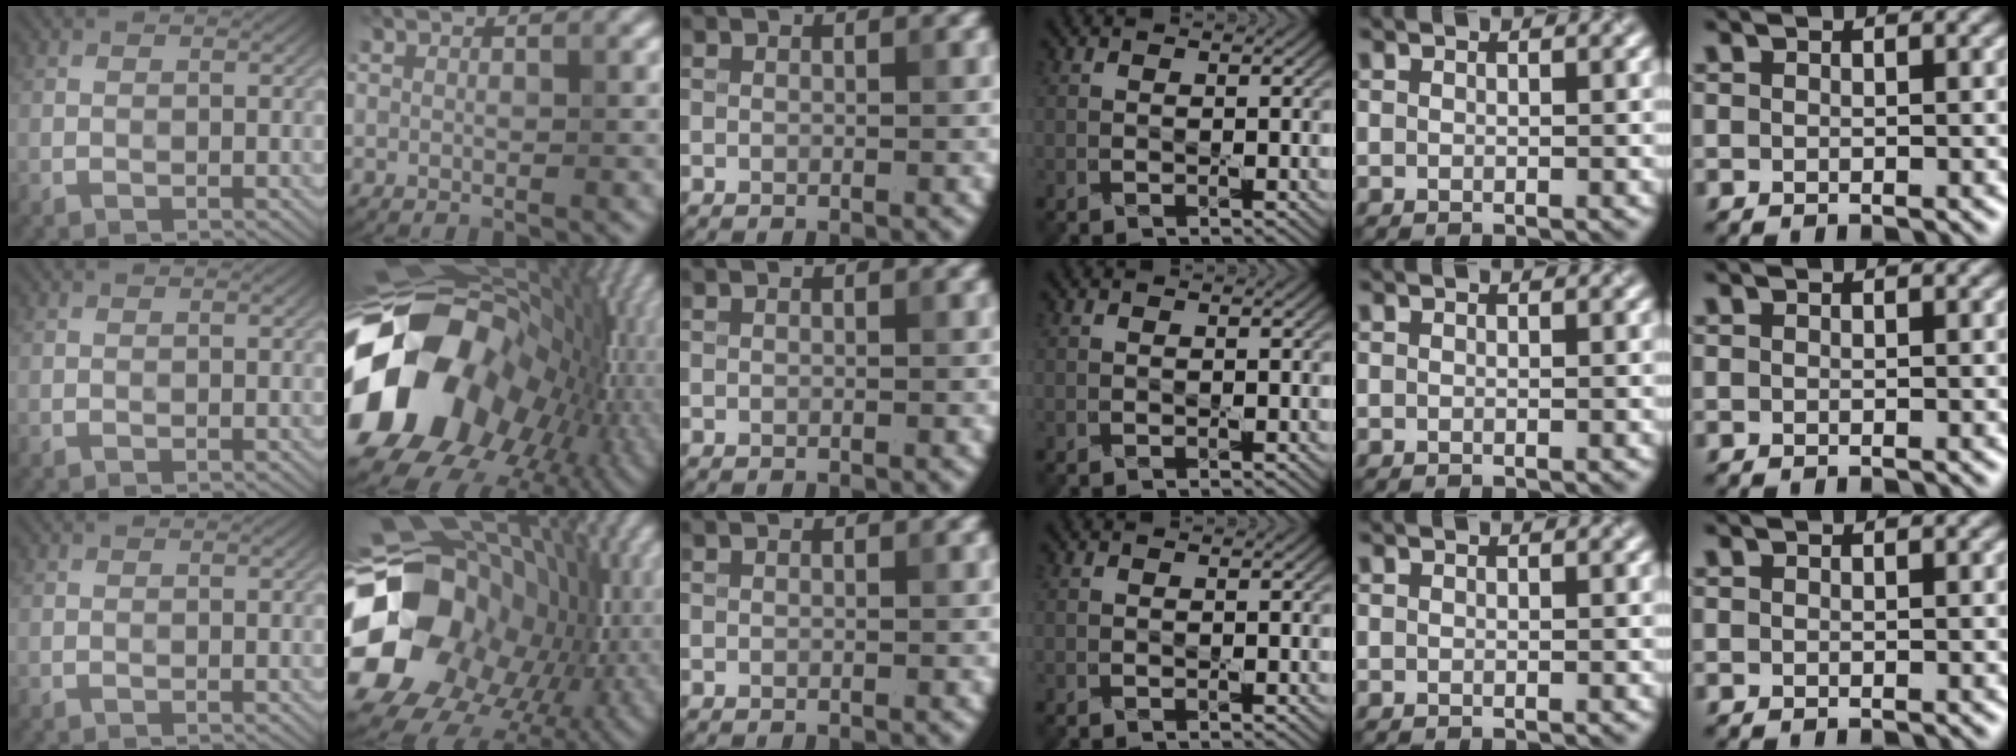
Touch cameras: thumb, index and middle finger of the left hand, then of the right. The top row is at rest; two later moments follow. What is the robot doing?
{"motion": "press", "object": "camera"}